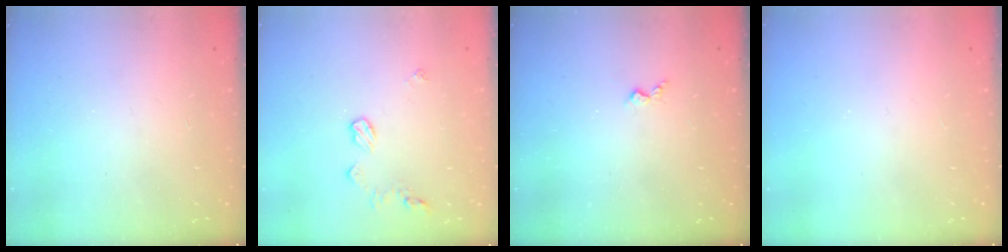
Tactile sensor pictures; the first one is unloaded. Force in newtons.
{"total": 7.1, "press": 7.1, "slide": 0.4}
{"total": 3.7, "press": 3.6, "slide": 0.6}
{"total": 0.0}